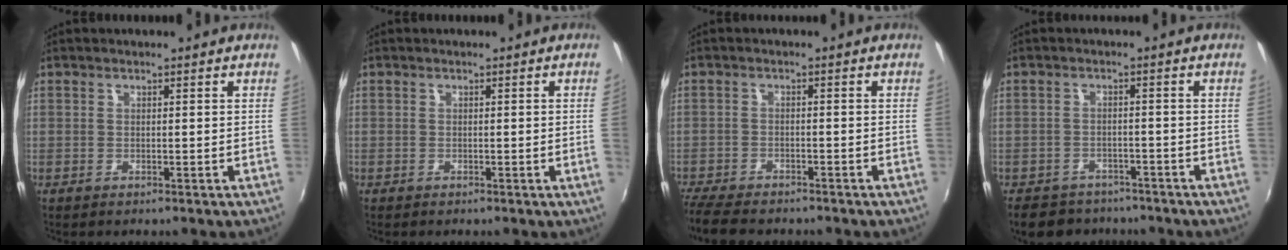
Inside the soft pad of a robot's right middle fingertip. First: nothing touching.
{"total": 1.1, "force": [0.1, -0.7, 0.8], "torque": [-0.006, -0.009, 0.002]}
{"total": 8.7, "force": [-7.7, 2.1, 3.5], "torque": [-0.099, -0.028, -0.135]}
{"total": 9.3, "force": [-7.6, 4.6, 2.6], "torque": [-0.069, 0.000, -0.111]}